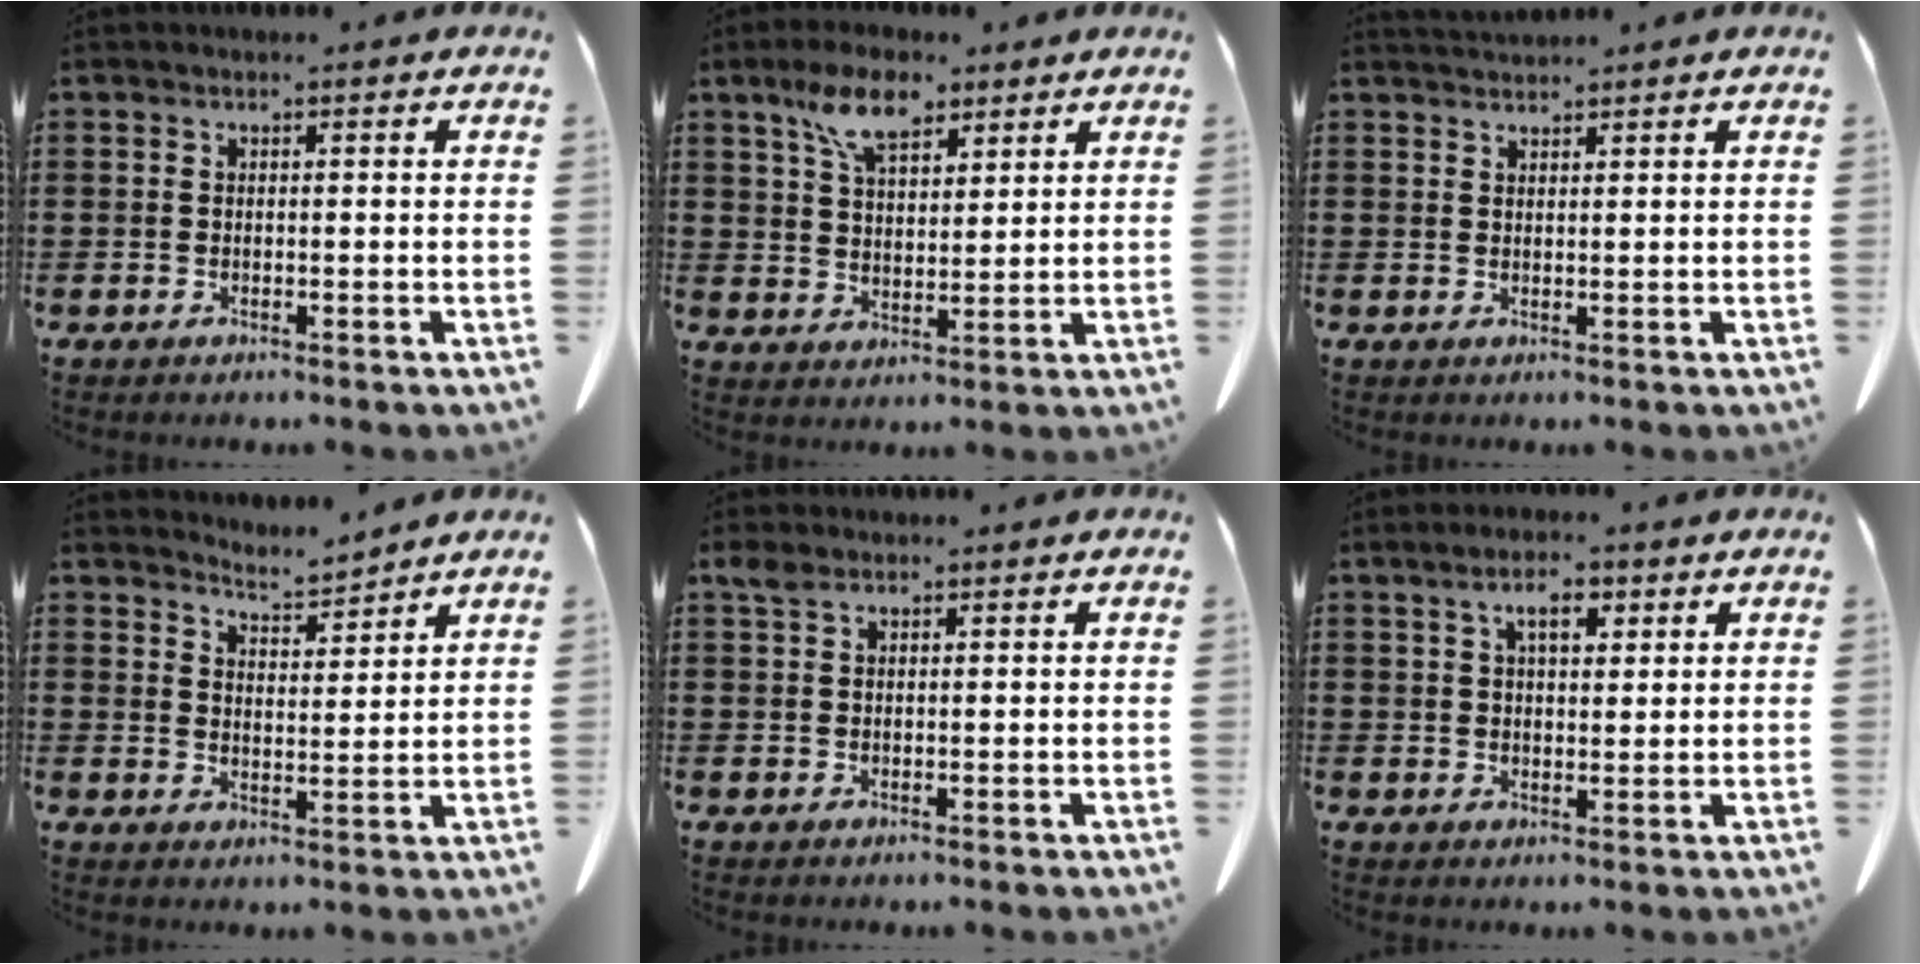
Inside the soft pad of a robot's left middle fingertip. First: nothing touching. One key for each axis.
{"total": 7.9, "fx": 5.2, "fy": 3.6, "fz": 4.8, "tx": -0.101, "ty": 0.003, "tz": 0.093}
{"total": 1.4, "fx": 1.4, "fy": 0.1, "fz": 0.2, "tx": -0.007, "ty": 0.000, "tz": 0.028}
{"total": 4.2, "fx": 4.2, "fy": -0.1, "fz": -0.1, "tx": -0.012, "ty": -0.024, "tz": 0.075}
{"total": 2.0, "fx": 1.3, "fy": 0.9, "fz": 1.2, "tx": -0.031, "ty": 0.003, "tz": 0.024}
{"total": 4.2, "fx": 2.3, "fy": 1.7, "fz": 3.1, "tx": -0.051, "ty": 0.004, "tz": 0.034}